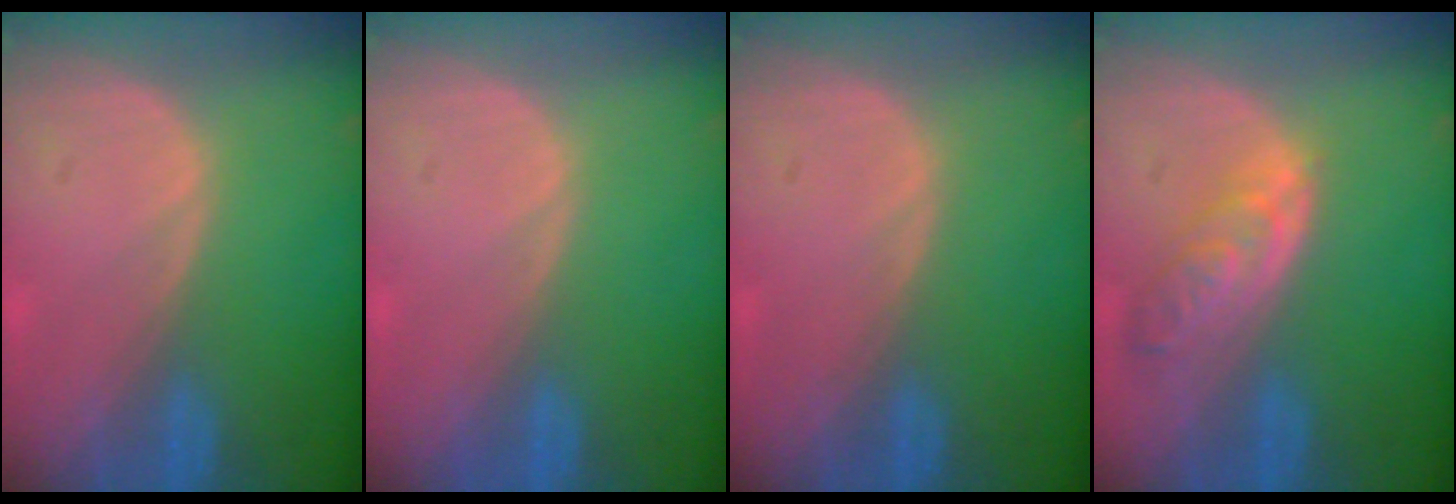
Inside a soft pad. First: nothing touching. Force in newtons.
{"total": 0.0}
{"total": 0.0}
{"total": 5.9, "press": 5.4, "slide": 2.5}